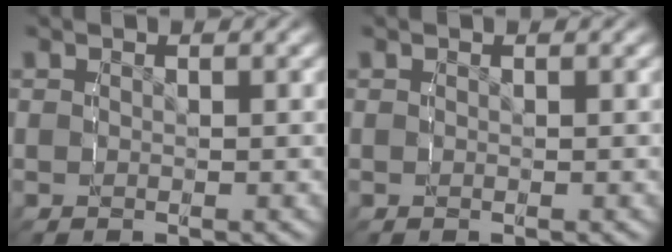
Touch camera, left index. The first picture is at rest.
{"total": 0.0}